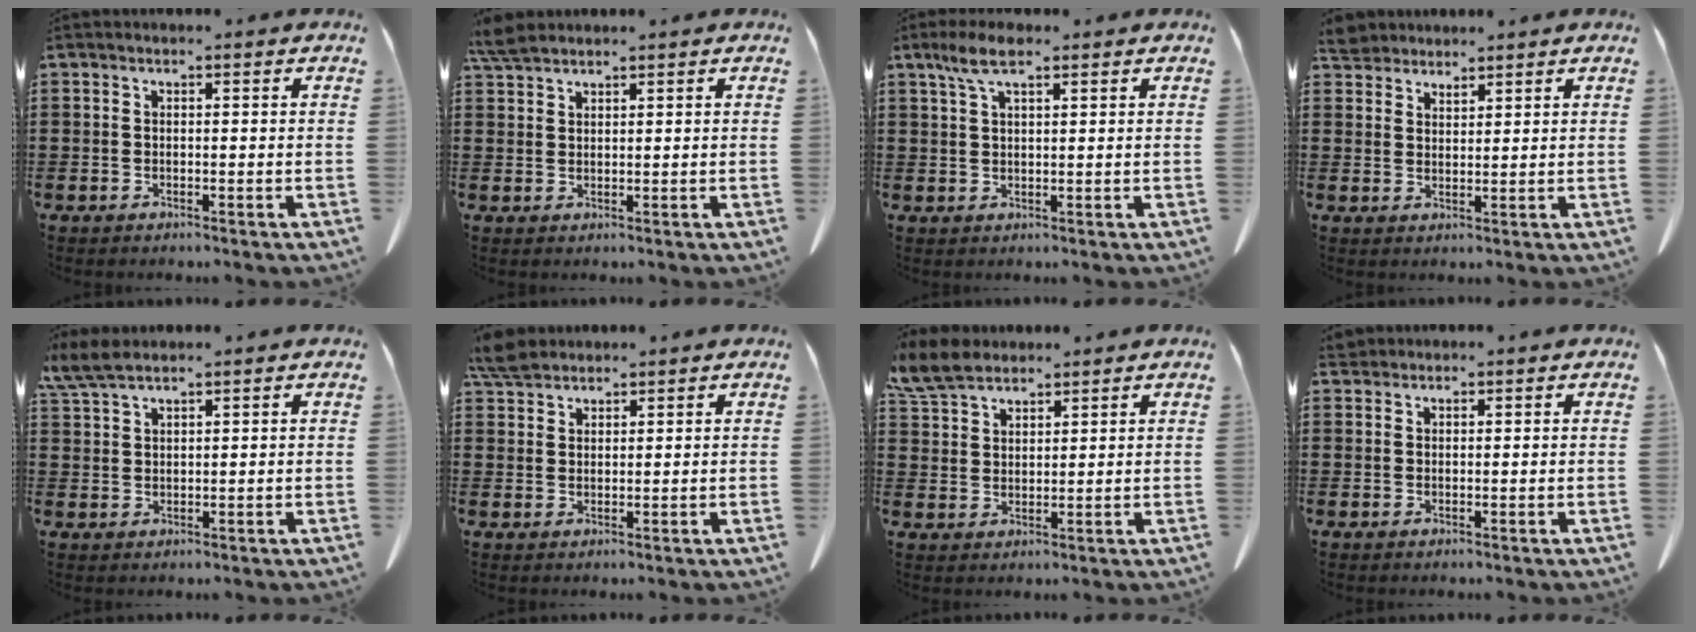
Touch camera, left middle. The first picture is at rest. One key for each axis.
{"total": 3.0, "fx": 2.6, "fy": 0.7, "fz": 1.3, "tx": -0.034, "ty": -0.001, "tz": 0.049}
{"total": 4.9, "fx": 2.8, "fy": 1.4, "fz": 3.8, "tx": -0.080, "ty": 0.006, "tz": 0.050}
{"total": 4.0, "fx": 3.9, "fy": 0.8, "fz": 0.6, "tx": -0.024, "ty": -0.006, "tz": 0.075}
{"total": 4.1, "fx": 3.2, "fy": 0.9, "fz": 2.3, "tx": -0.054, "ty": -0.001, "tz": 0.061}
{"total": 4.2, "fx": 3.8, "fy": 1.3, "fz": 1.5, "tx": -0.041, "ty": -0.004, "tz": 0.072}
{"total": 6.4, "fx": 5.4, "fy": 2.4, "fz": 2.5, "tx": -0.069, "ty": -0.001, "tz": 0.104}
{"total": 1.7, "fx": 1.6, "fy": 0.6, "fz": 0.3, "tx": -0.012, "ty": 0.004, "tz": 0.032}